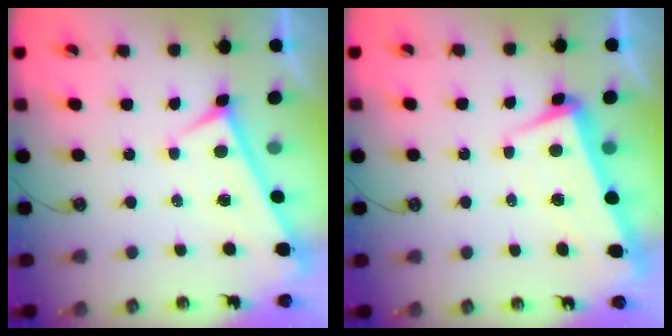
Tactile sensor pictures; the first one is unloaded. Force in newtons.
{"total": 2.1, "press": 0.6, "slide": 2.0}